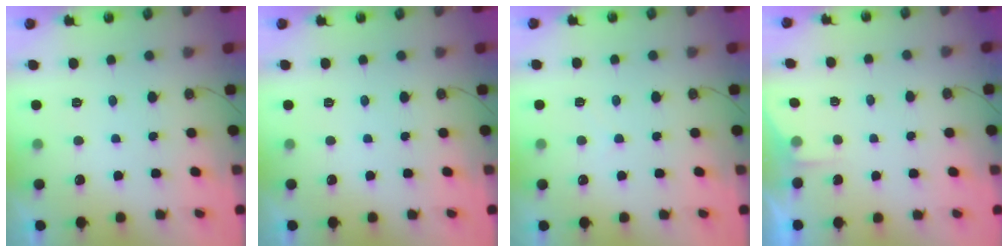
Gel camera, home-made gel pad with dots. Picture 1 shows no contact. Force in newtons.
{"total": 0.0}
{"total": 3.4, "press": 3.3, "slide": 0.5}
{"total": 1.8, "press": 1.8, "slide": 0.3}